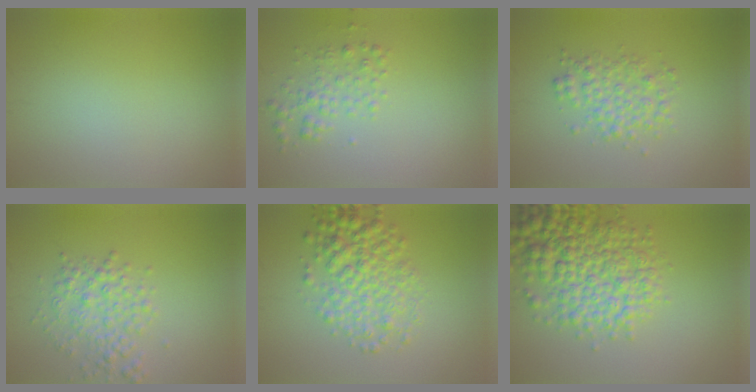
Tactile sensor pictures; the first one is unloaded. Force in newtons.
{"total": 1.9, "press": 1.9, "slide": 0.1}
{"total": 2.7, "press": 2.7, "slide": 0.0}
{"total": 3.3, "press": 3.3, "slide": 0.1}
{"total": 5.0, "press": 5.0, "slide": 0.1}
{"total": 7.6, "press": 7.6, "slide": 0.2}